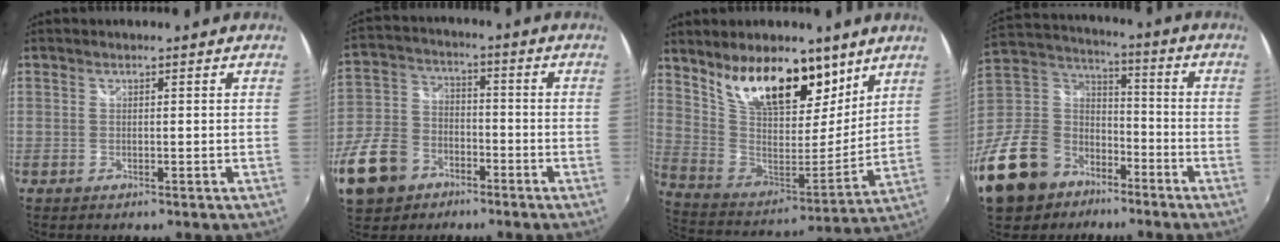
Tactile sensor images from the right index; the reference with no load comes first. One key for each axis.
{"total": 16.1, "fx": -8.5, "fy": 11.5, "fz": 7.5, "tx": -0.212, "ty": 0.010, "tz": -0.148}
{"total": 20.5, "fx": 12.9, "fy": 9.4, "fz": 12.9, "tx": -0.236, "ty": 0.009, "tz": 0.236}
{"total": 22.9, "fx": -14.0, "fy": 15.1, "fz": 10.1, "tx": -0.256, "ty": 0.027, "tz": -0.231}